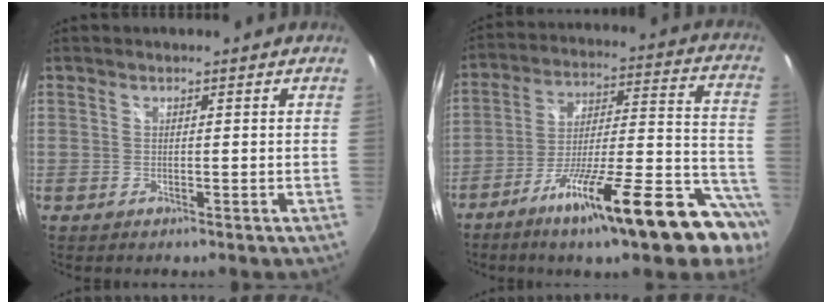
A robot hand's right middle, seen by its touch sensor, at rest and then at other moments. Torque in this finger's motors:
{"motor_torque": [2.14, 0.00, 0.48, 0.21]}